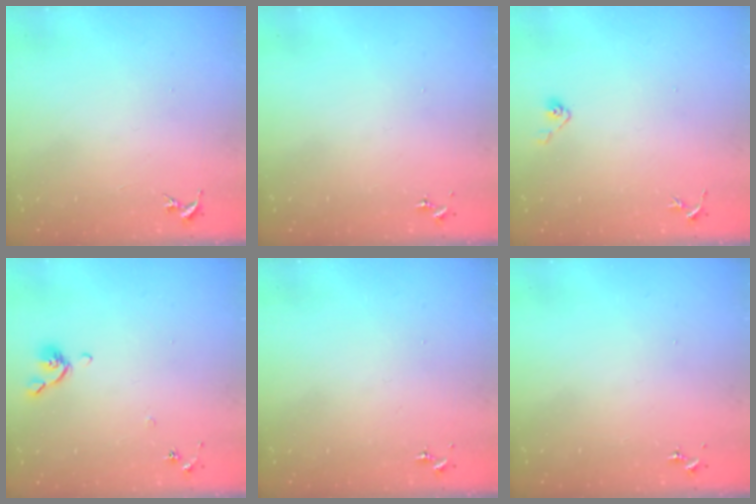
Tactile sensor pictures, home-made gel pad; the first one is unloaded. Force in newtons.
{"total": 0.0}
{"total": 4.1, "press": 3.9, "slide": 1.2}
{"total": 5.4, "press": 5.3, "slide": 1.1}
{"total": 0.0}
{"total": 0.0}